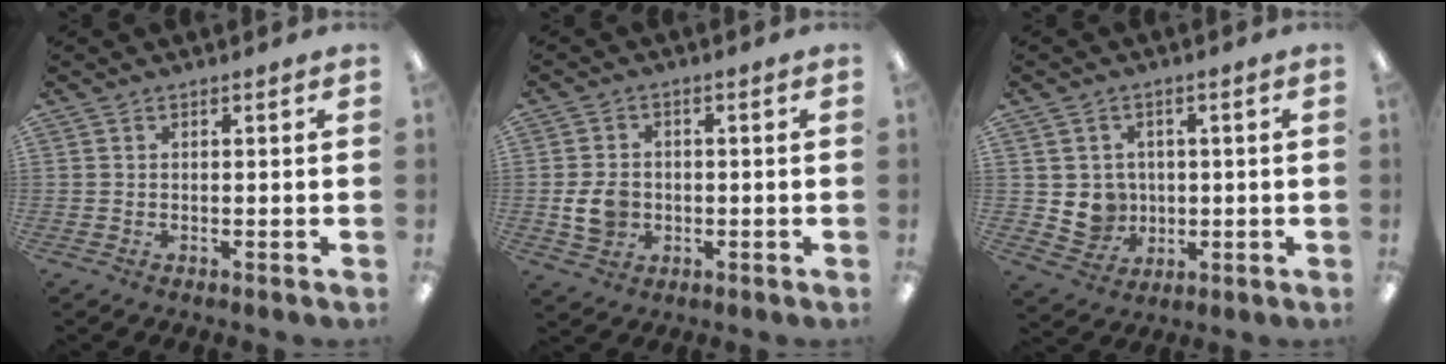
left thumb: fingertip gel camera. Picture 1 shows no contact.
{"total": 6.2, "force": [-0.9, 5.2, 3.3], "torque": [-0.056, 0.003, -0.017]}
{"total": 6.5, "force": [0.6, 6.4, 0.9], "torque": [-0.020, -0.002, 0.019]}